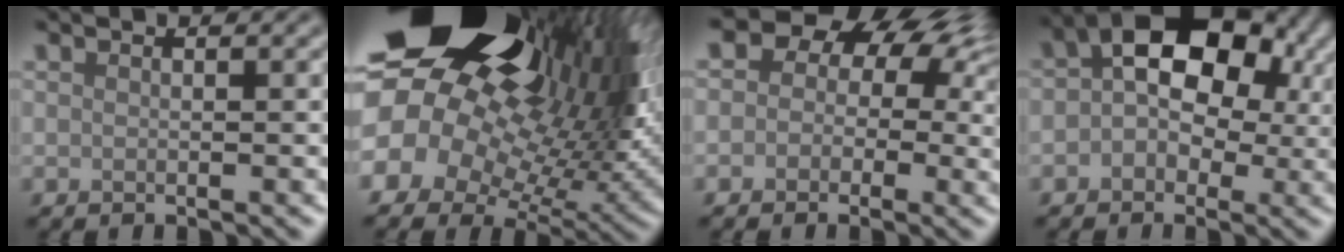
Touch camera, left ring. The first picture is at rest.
{"total": 21.1, "force": [7.0, 13.4, 14.7], "torque": [-0.258, 0.005, 0.123]}
{"total": 8.5, "force": [2.4, 6.6, 4.8], "torque": [-0.040, 0.032, -0.005]}
{"total": 10.1, "force": [1.9, 6.8, 7.3], "torque": [-0.093, 0.021, 0.013]}